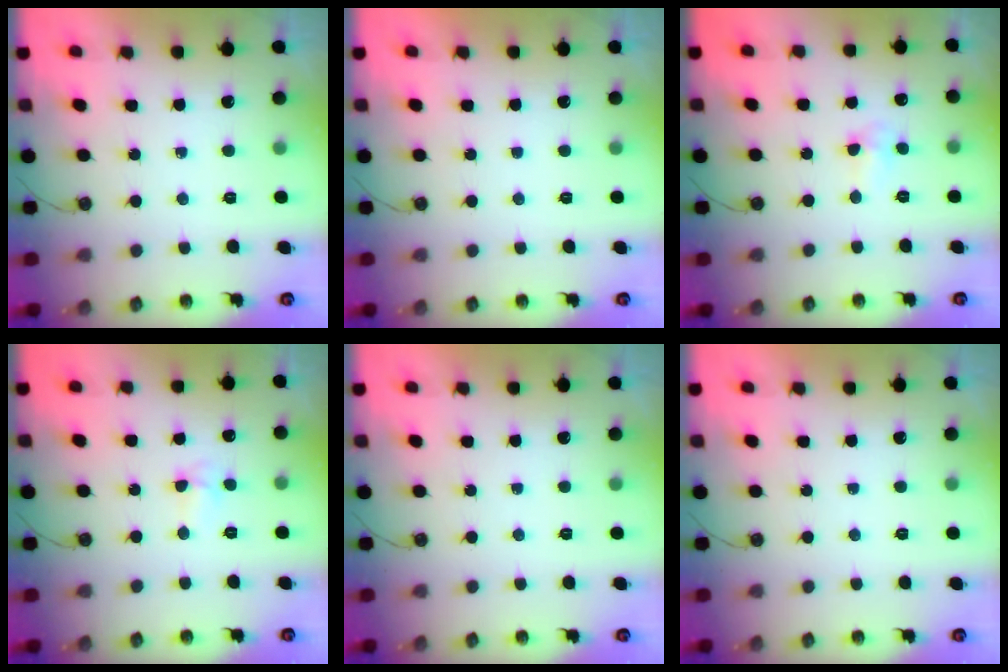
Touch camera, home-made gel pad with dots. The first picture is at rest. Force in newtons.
{"total": 0.0}
{"total": 4.6, "press": 3.0, "slide": 3.4}
{"total": 5.4, "press": 4.5, "slide": 3.0}
{"total": 0.0}
{"total": 0.0}